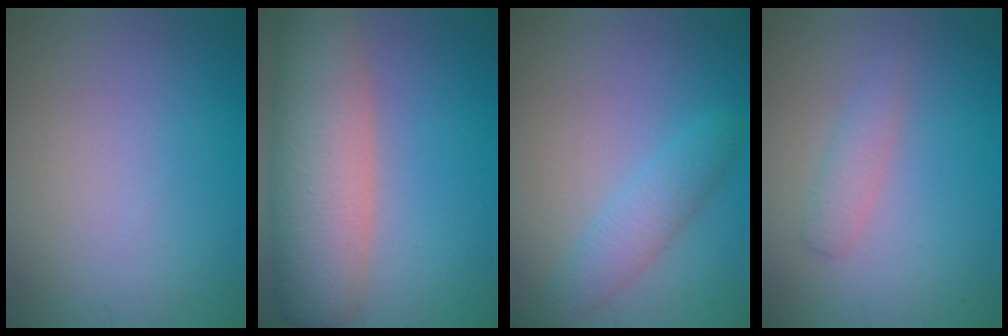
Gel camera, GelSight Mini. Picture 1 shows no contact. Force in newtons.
{"total": 8.7, "press": 8.7, "slide": 0.9}
{"total": 2.8, "press": 2.8, "slide": 0.1}
{"total": 1.7, "press": 1.7, "slide": 0.1}